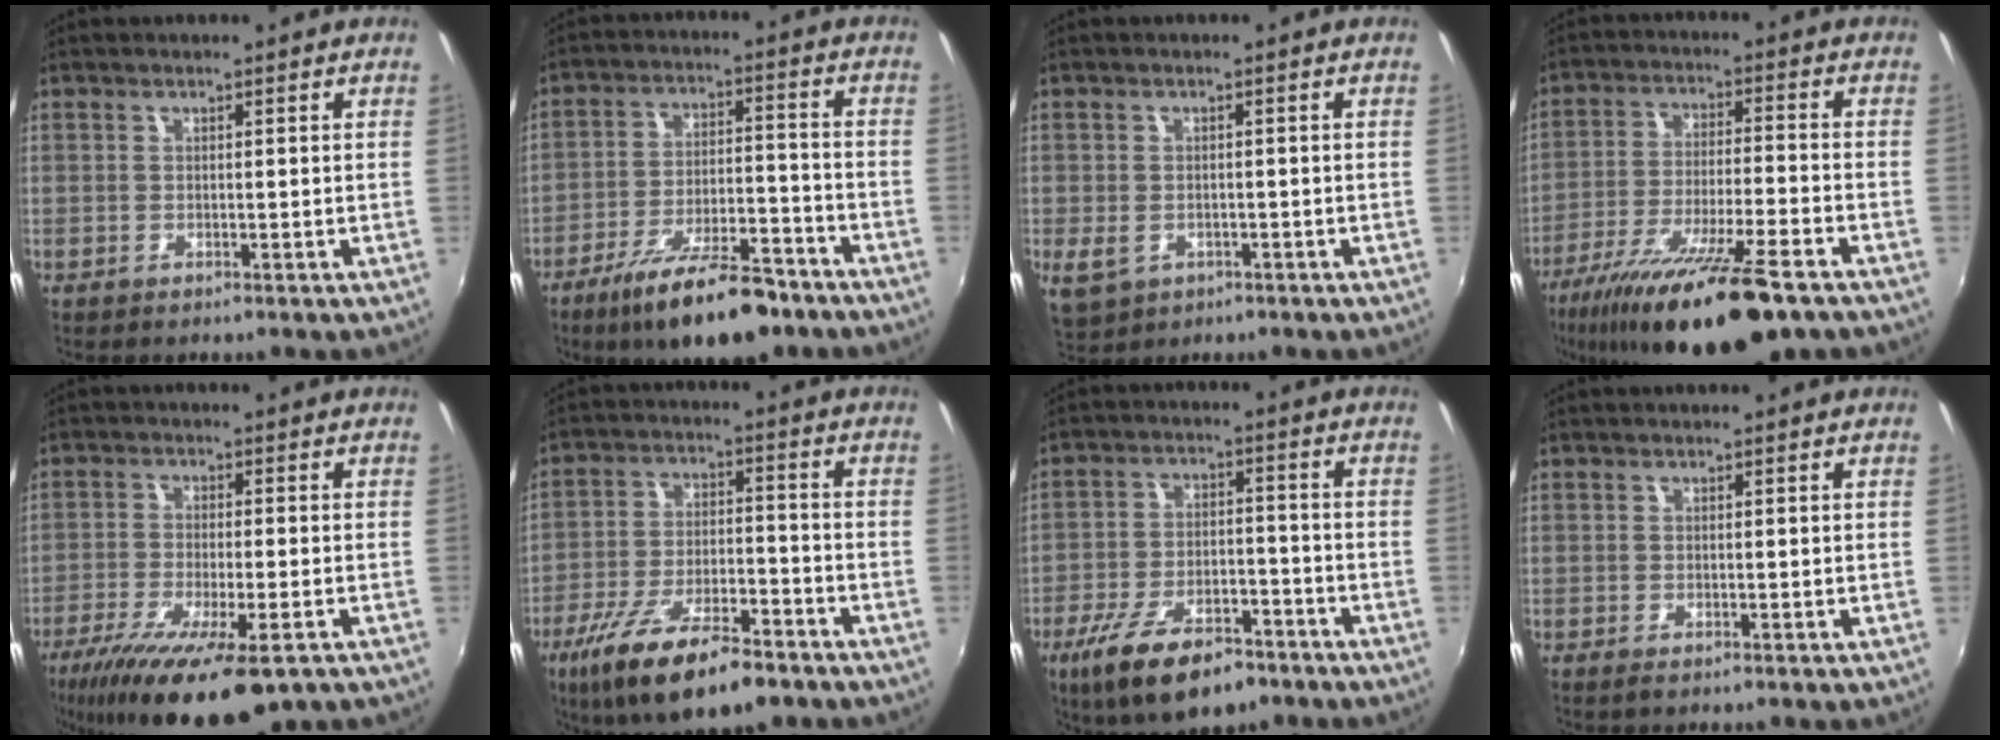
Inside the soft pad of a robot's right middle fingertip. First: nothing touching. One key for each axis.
{"total": 16.2, "fx": -11.8, "fy": 4.7, "fz": 10.0, "tx": -0.183, "ty": -0.015, "tz": -0.182}
{"total": 4.5, "fx": -1.8, "fy": 3.4, "fz": 2.2, "tx": -0.050, "ty": -0.009, "tz": -0.024}
{"total": 20.5, "fx": -14.8, "fy": 3.1, "fz": 13.8, "tx": -0.259, "ty": -0.046, "tz": -0.245}
{"total": 17.7, "fx": -11.4, "fy": 4.5, "fz": 12.8, "tx": -0.246, "ty": -0.066, "tz": -0.183}
{"total": 17.2, "fx": -11.5, "fy": 5.4, "fz": 11.6, "tx": -0.228, "ty": -0.037, "tz": -0.191}
{"total": 14.6, "fx": -9.5, "fy": 5.8, "fz": 9.4, "tx": -0.195, "ty": -0.023, "tz": -0.158}
{"total": 0.0}